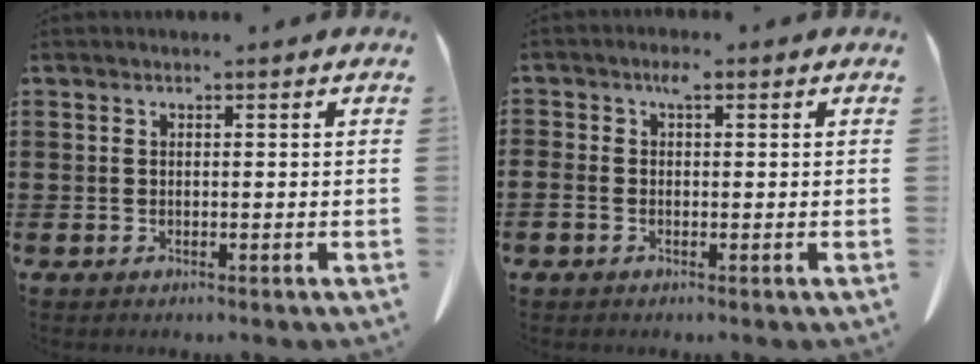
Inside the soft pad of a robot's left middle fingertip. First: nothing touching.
{"total": 2.2, "force": [0.0, 1.1, 1.9], "torque": [-0.042, 0.007, -0.002]}